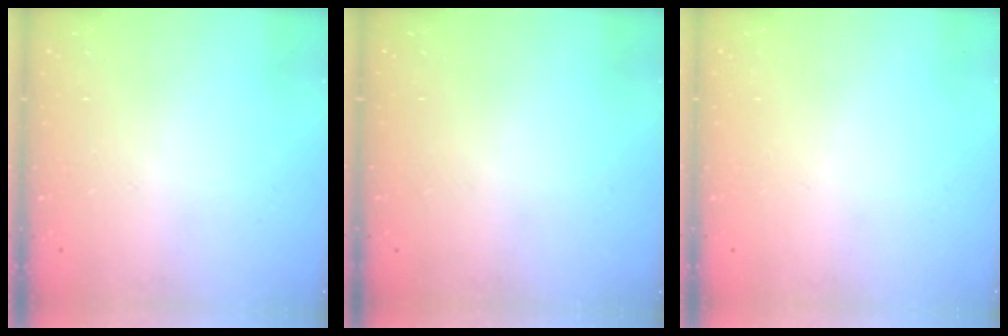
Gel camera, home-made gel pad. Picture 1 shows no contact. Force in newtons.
{"total": 0.0}
{"total": 0.0}